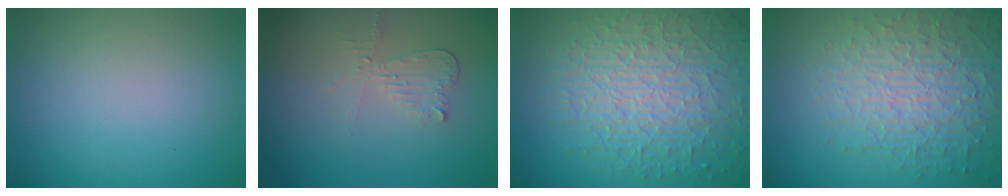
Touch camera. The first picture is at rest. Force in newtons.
{"total": 2.1, "press": 2.0, "slide": 0.5}
{"total": 10.2, "press": 6.8, "slide": 7.6}
{"total": 6.2, "press": 5.1, "slide": 3.6}